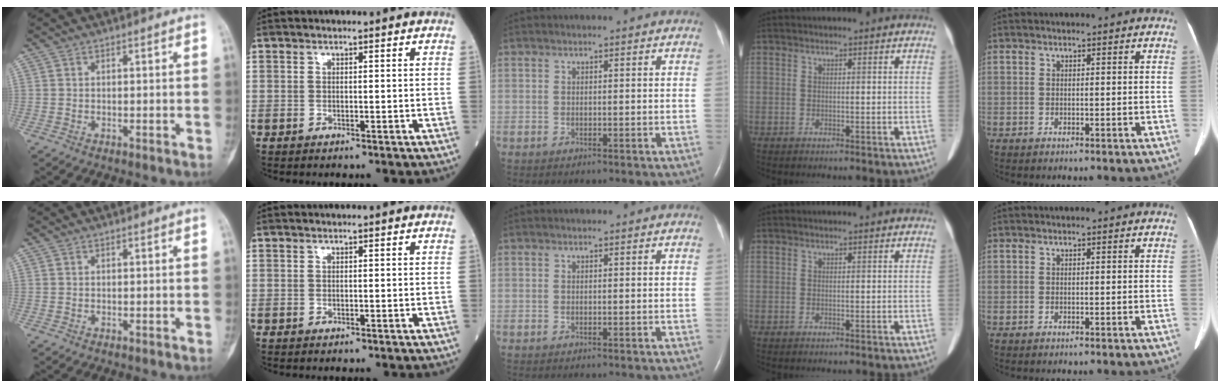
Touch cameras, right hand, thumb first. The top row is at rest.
{}